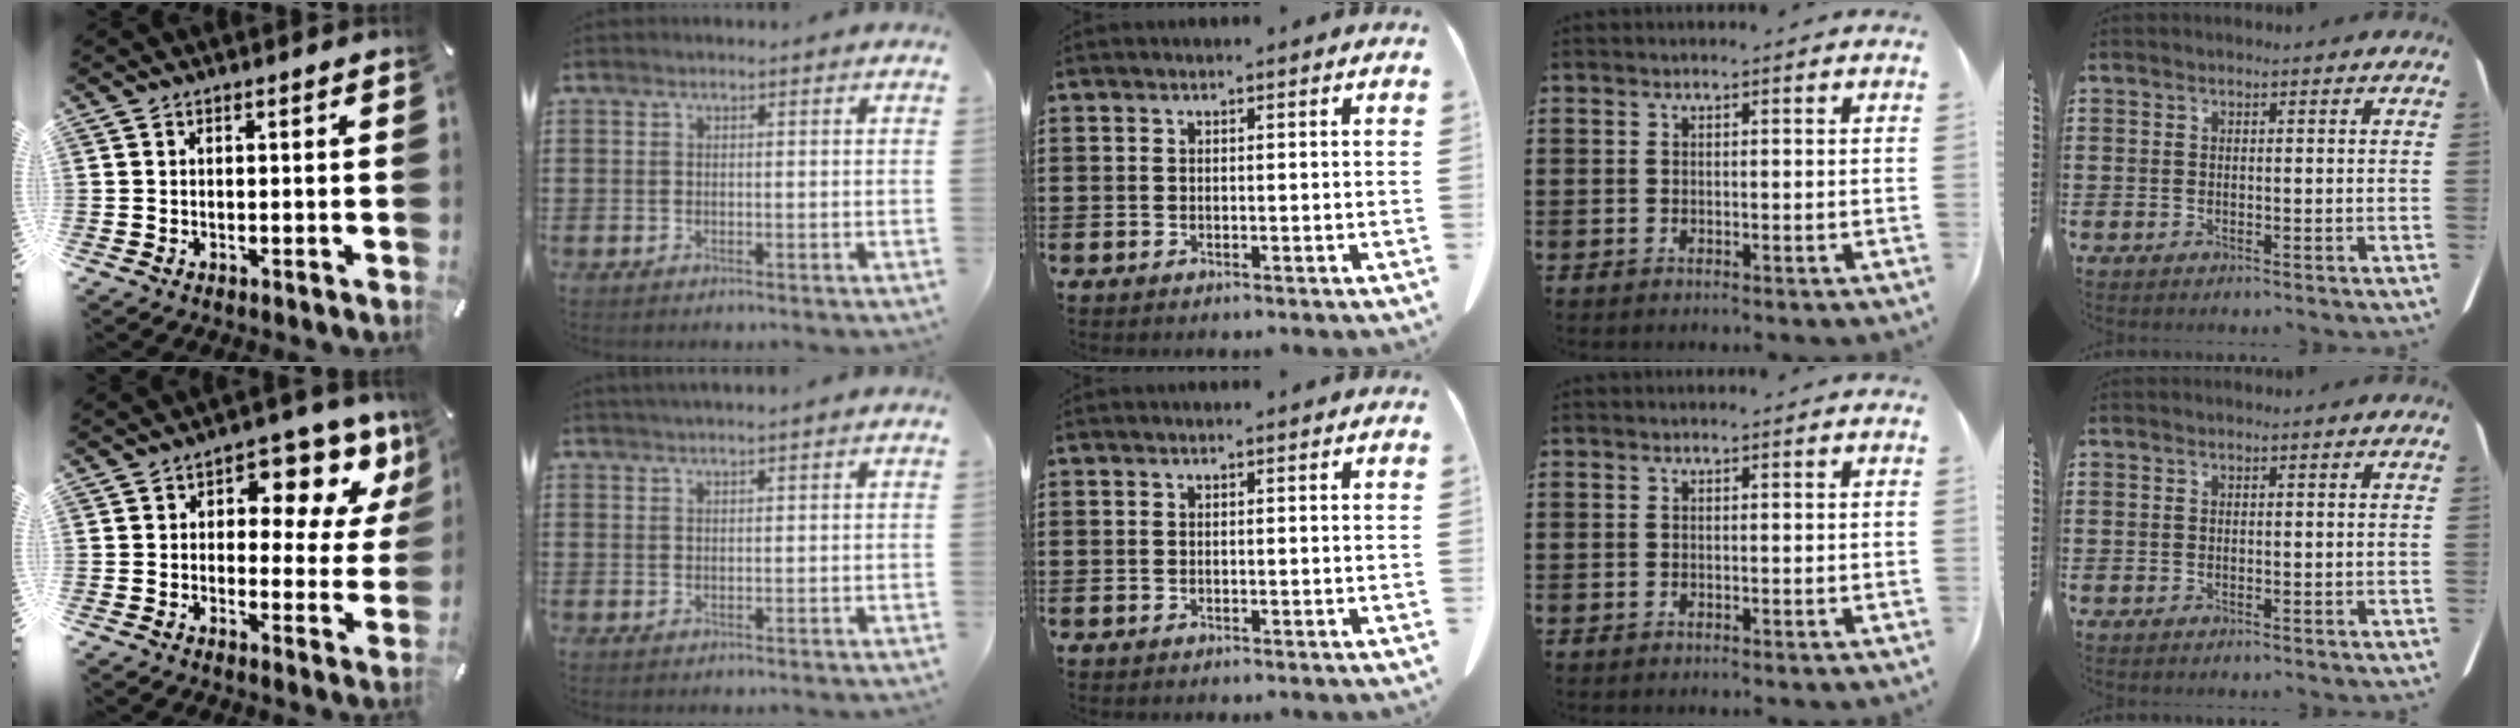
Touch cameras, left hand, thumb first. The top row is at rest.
{"thumb": {"total": 11.5, "force": [6.1, 6.3, 7.5], "torque": [-0.083, -0.043, 0.099]}, "index": {"total": 1.2, "force": [1.1, -0.2, 0.5], "torque": [-0.010, -0.001, 0.020]}}